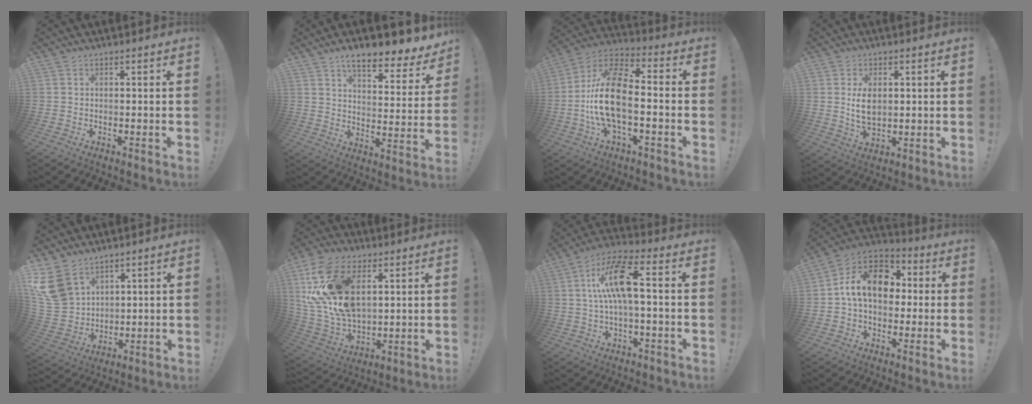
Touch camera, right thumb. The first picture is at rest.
{"total": 11.0, "force": [8.4, 3.0, 6.4], "torque": [-0.093, -0.071, 0.139]}
{"total": 17.5, "force": [-3.0, 8.2, 15.1], "torque": [-0.297, 0.018, -0.052]}
{"total": 7.1, "force": [1.3, 4.3, 5.5], "torque": [-0.086, -0.007, 0.020]}
{"total": 12.9, "force": [8.1, 8.0, 6.1], "torque": [-0.129, -0.048, 0.163]}
{"total": 23.0, "force": [7.9, 14.8, 15.6], "torque": [-0.306, -0.030, 0.153]}
{"total": 14.6, "force": [2.2, 4.5, 13.7], "torque": [-0.242, 0.004, 0.028]}
{"total": 15.8, "force": [2.3, 11.0, 11.1], "torque": [-0.172, 0.018, 0.046]}